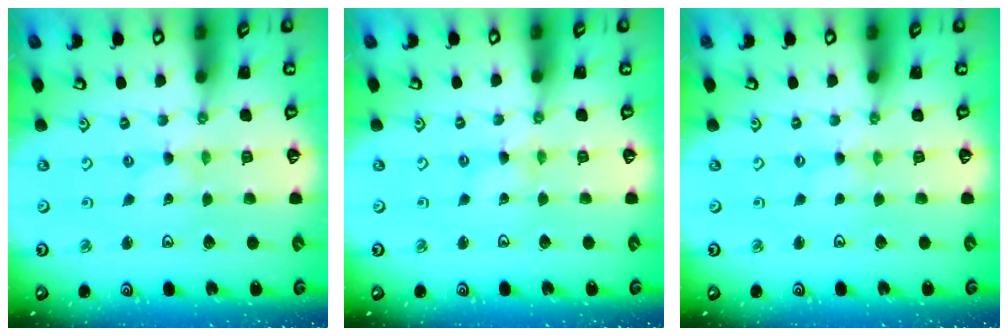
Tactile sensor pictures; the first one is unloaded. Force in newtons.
{"total": 0.0}
{"total": 0.0}